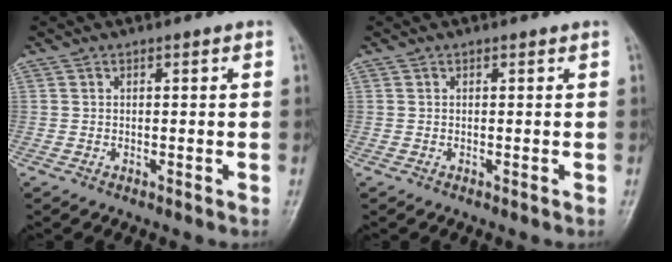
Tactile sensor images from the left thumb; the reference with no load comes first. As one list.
[{"total": 0.0}]